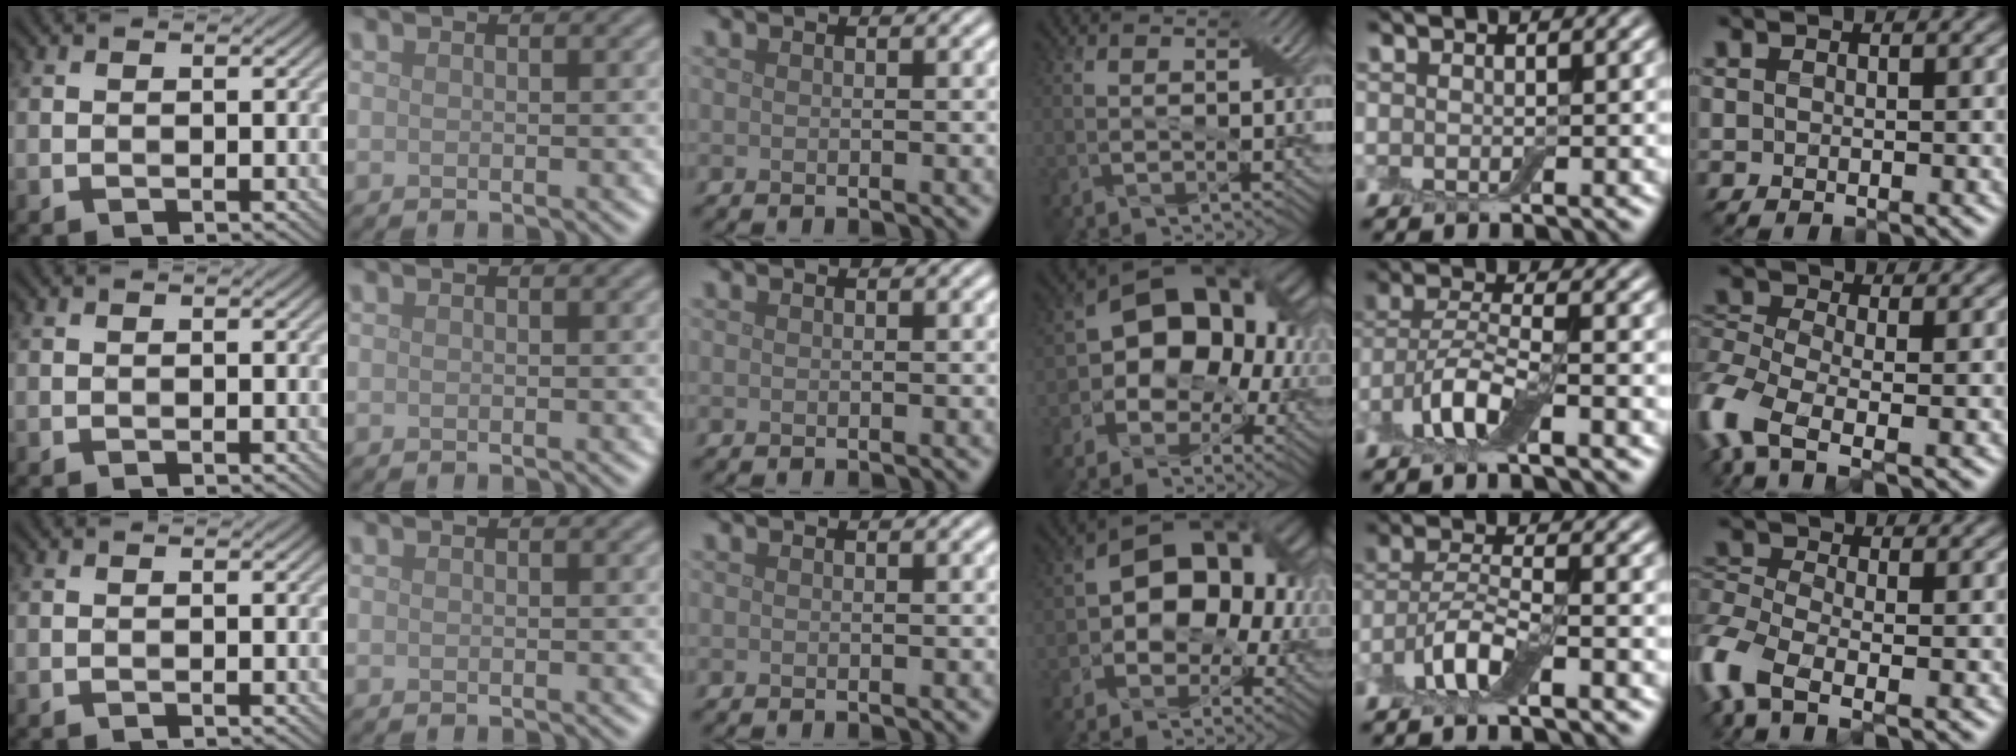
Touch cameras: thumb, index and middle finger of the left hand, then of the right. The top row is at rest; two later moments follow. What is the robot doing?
{"motion": "pour", "object": "bowl"}